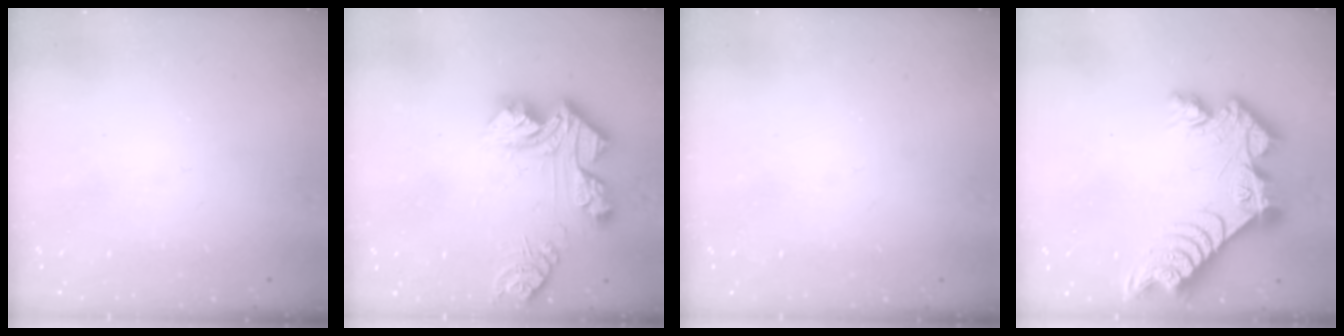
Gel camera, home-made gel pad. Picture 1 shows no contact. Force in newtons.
{"total": 14.1, "press": 14.1, "slide": 1.5}
{"total": 0.0}
{"total": 16.6, "press": 16.5, "slide": 1.4}